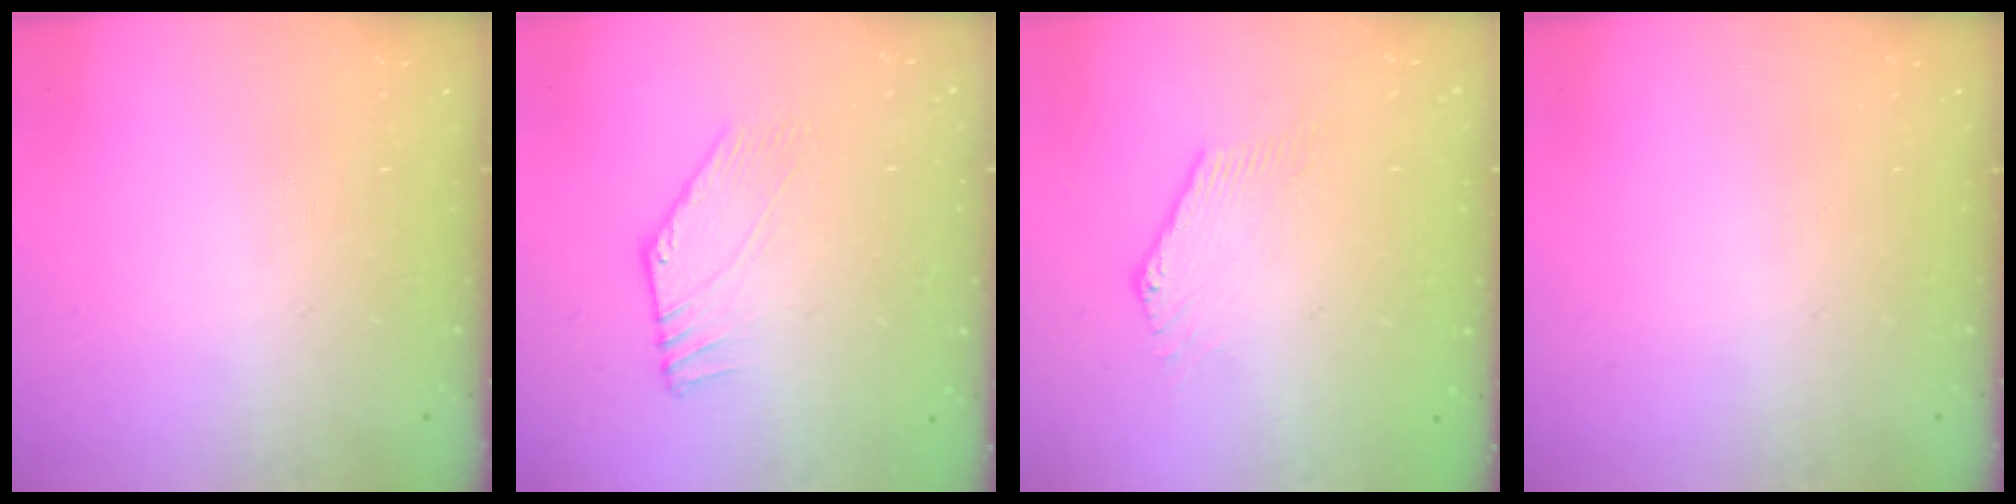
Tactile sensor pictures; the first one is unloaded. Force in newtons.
{"total": 3.1, "press": 3.1, "slide": 0.1}
{"total": 0.8, "press": 0.8, "slide": 0.1}
{"total": 0.0}